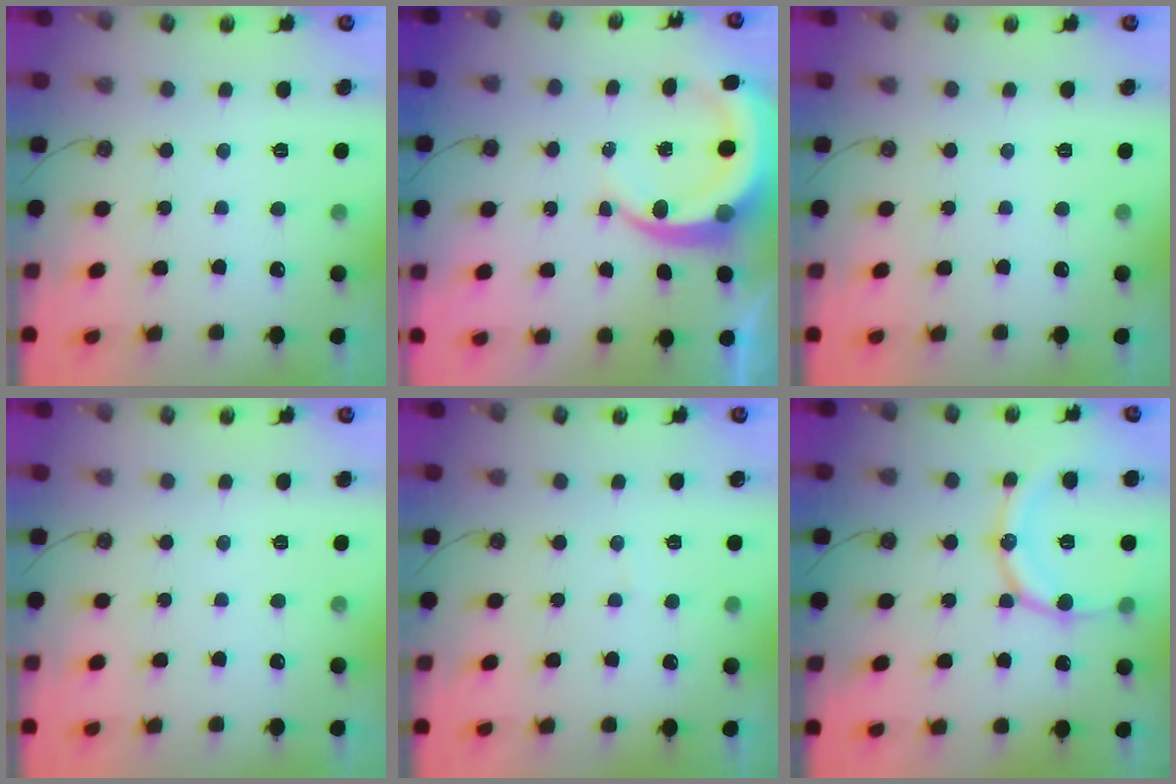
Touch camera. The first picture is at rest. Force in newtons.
{"total": 7.8, "press": 7.7, "slide": 1.0}
{"total": 0.0}
{"total": 0.0}
{"total": 2.6, "press": 2.6, "slide": 0.3}
{"total": 16.2, "press": 15.9, "slide": 3.2}